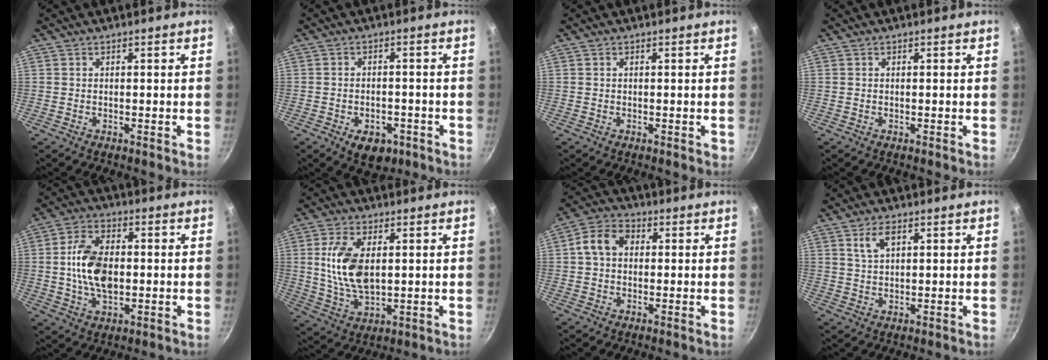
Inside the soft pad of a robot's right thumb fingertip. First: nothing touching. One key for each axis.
{"total": 6.6, "fx": -3.2, "fy": 4.2, "fz": 4.0, "tx": -0.045, "ty": 0.014, "tz": -0.039}
{"total": 0.0}
{"total": 0.0}
{"total": 11.7, "fx": 0.0, "fy": 6.8, "fz": 9.5, "tx": -0.172, "ty": 0.007, "tz": 0.001}
{"total": 11.6, "fx": 1.8, "fy": 6.2, "fz": 9.7, "tx": -0.190, "ty": -0.011, "tz": 0.041}
{"total": 7.2, "fx": 0.9, "fy": 5.4, "fz": 4.7, "tx": -0.080, "ty": 0.021, "tz": 0.010}
{"total": 3.3, "fx": 1.7, "fy": 1.5, "fz": 2.4, "tx": -0.045, "ty": -0.002, "tz": 0.037}